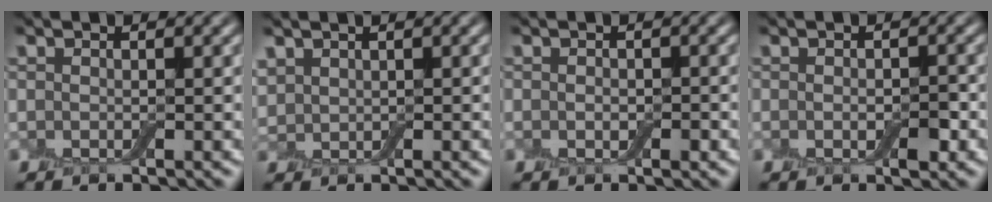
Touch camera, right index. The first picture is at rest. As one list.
[{"total": 1.2, "force": [0.7, 0.9, 0.4], "torque": [-0.014, 0.001, 0.020]}, {"total": 1.0, "force": [-0.3, 0.6, 0.7], "torque": [-0.012, -0.004, -0.003]}, {"total": 1.7, "force": [-0.6, 0.8, 1.3], "torque": [-0.022, -0.005, -0.006]}]